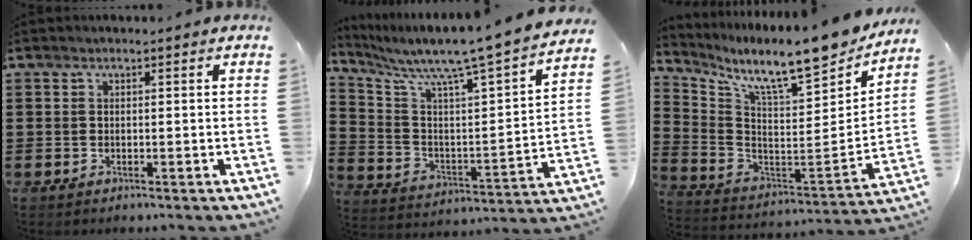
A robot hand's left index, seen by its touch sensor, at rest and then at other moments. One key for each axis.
{"total": 7.6, "fx": 6.8, "fy": -0.5, "fz": 3.4, "tx": -0.099, "ty": -0.066, "tz": 0.104}
{"total": 11.2, "fx": 9.4, "fy": 1.0, "fz": 6.0, "tx": -0.123, "ty": -0.085, "tz": 0.150}